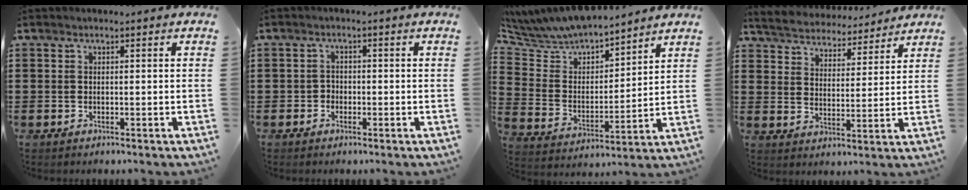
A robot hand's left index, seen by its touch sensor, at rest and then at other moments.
{"total": 1.3, "force": [-0.8, 1.0, 0.2], "torque": [-0.010, 0.003, -0.019]}
{"total": 7.1, "force": [6.9, 1.4, 0.9], "torque": [-0.061, -0.053, 0.118]}
{"total": 4.5, "force": [4.4, 0.0, -0.2], "torque": [-0.023, -0.036, 0.073]}